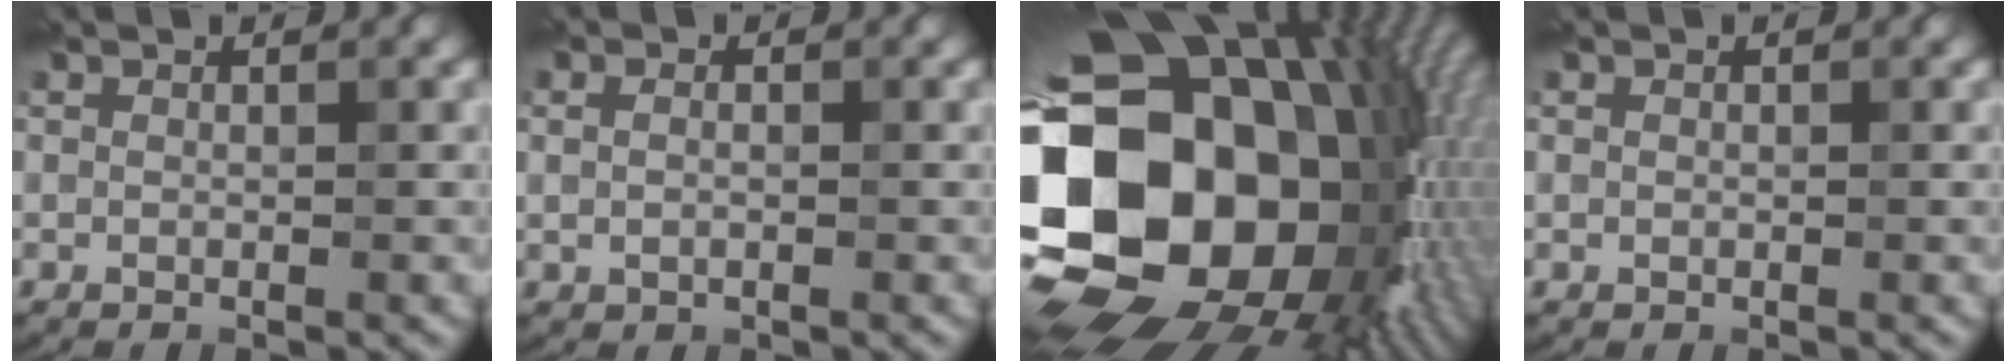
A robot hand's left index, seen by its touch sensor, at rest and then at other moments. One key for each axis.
{"total": 1.4, "fx": 0.2, "fy": 1.0, "fz": 1.0, "tx": -0.020, "ty": 0.007, "tz": 0.004}
{"total": 22.6, "fx": -2.1, "fy": 16.8, "fz": 15.0, "tx": -0.299, "ty": -0.040, "tz": -0.026}
{"total": 0.0}